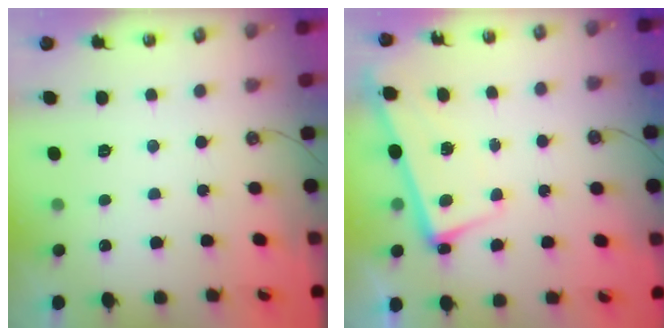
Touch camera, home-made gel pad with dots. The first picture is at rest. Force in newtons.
{"total": 2.7, "press": 2.5, "slide": 1.0}